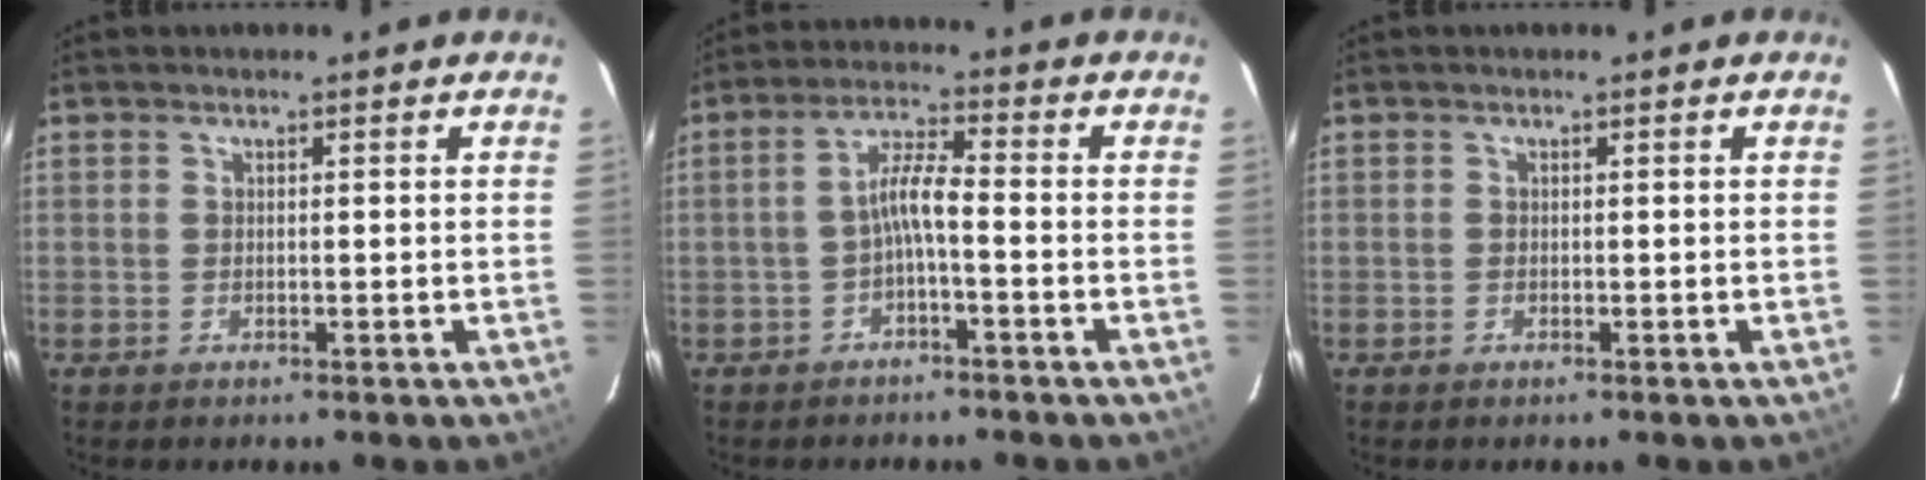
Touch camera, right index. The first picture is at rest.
{"total": 4.5, "force": [-1.8, 0.5, 4.1], "torque": [-0.088, 0.013, -0.033]}
{"total": 0.0}